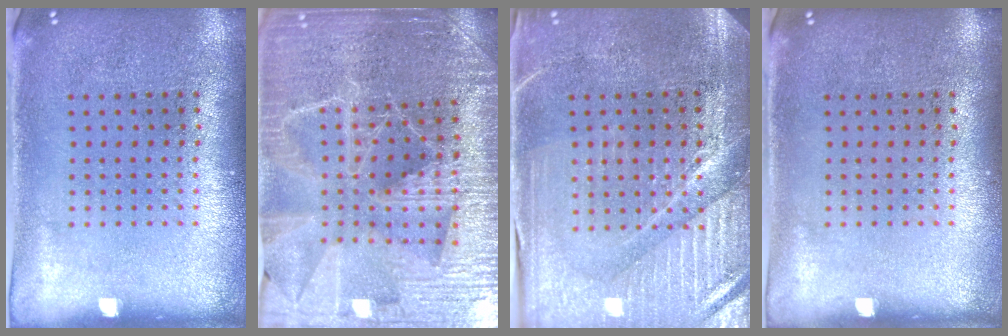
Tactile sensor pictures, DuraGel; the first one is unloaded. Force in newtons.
{"total": 4.8, "press": 4.5, "slide": 1.7}
{"total": 4.0, "press": 3.8, "slide": 1.2}
{"total": 0.0}